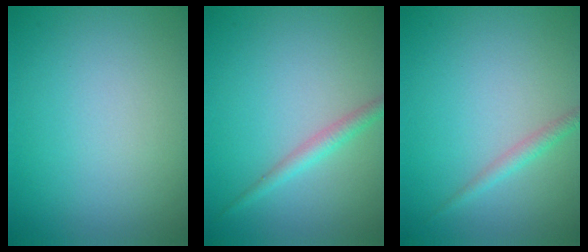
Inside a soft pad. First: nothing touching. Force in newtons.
{"total": 1.8, "press": 1.8, "slide": 0.1}
{"total": 1.4, "press": 1.4, "slide": 0.0}